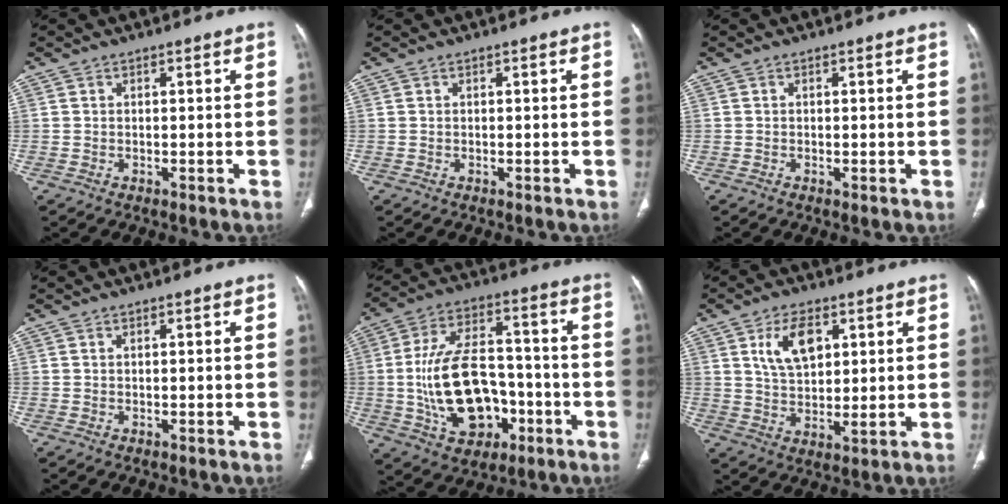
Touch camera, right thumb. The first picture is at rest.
{"total": 0.0}
{"total": 0.6, "force": [-0.2, 0.2, 0.5], "torque": [-0.009, -0.003, -0.002]}
{"total": 0.0}
{"total": 18.7, "force": [-4.1, 11.9, 13.8], "torque": [-0.223, 0.036, -0.056]}
{"total": 9.6, "force": [3.8, 5.1, 7.2], "torque": [-0.114, -0.018, 0.074]}